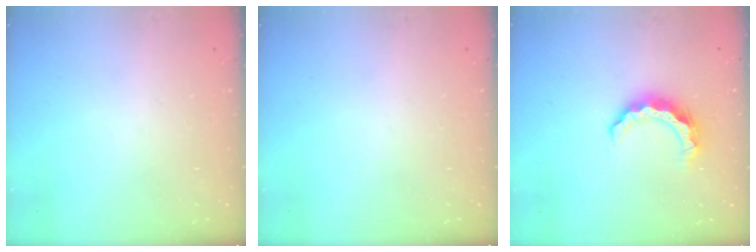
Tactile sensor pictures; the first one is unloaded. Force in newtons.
{"total": 0.0}
{"total": 7.7, "press": 7.7, "slide": 0.4}